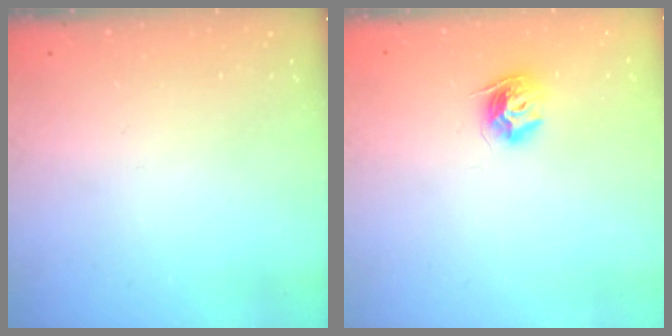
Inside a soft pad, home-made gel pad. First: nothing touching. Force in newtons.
{"total": 9.3, "press": 9.3, "slide": 0.3}